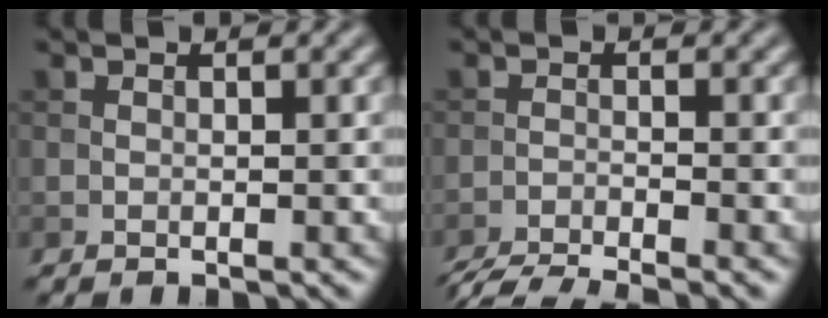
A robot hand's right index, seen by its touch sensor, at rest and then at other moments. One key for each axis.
{"total": 6.3, "fx": -5.9, "fy": 0.8, "fz": 2.1, "tx": -0.041, "ty": -0.018, "tz": -0.099}